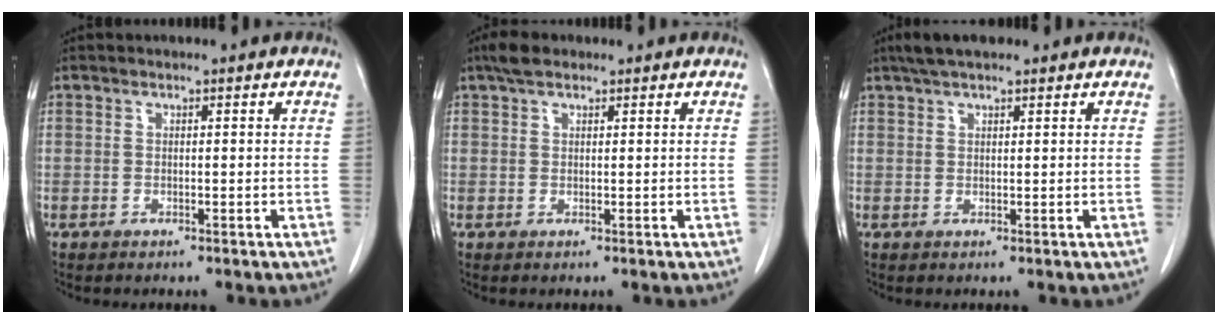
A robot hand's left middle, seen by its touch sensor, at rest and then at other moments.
{"total": 2.7, "force": [2.0, 1.4, 1.3], "torque": [-0.025, 0.015, 0.033]}
{"total": 3.8, "force": [3.0, 1.0, 2.0], "torque": [-0.036, 0.021, 0.052]}